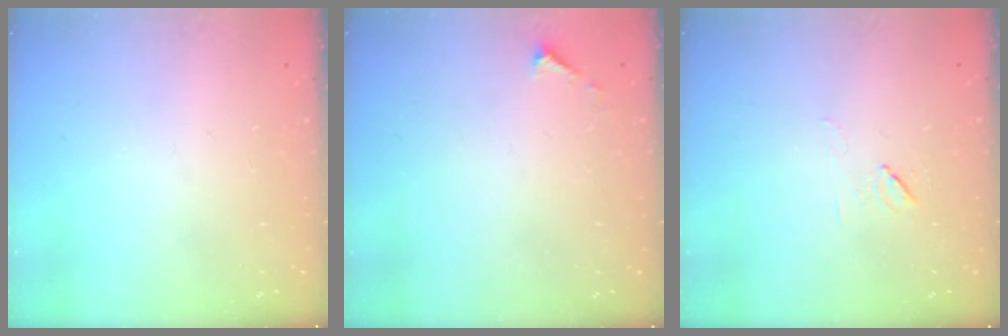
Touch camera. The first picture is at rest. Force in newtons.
{"total": 2.1, "press": 2.1, "slide": 0.2}
{"total": 5.4, "press": 5.3, "slide": 1.0}